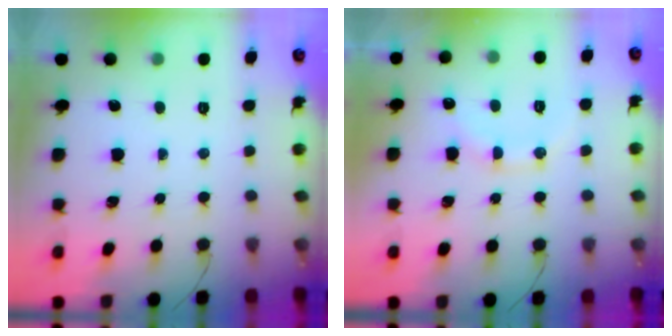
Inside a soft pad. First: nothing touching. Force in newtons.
{"total": 11.1, "press": 11.1, "slide": 1.0}